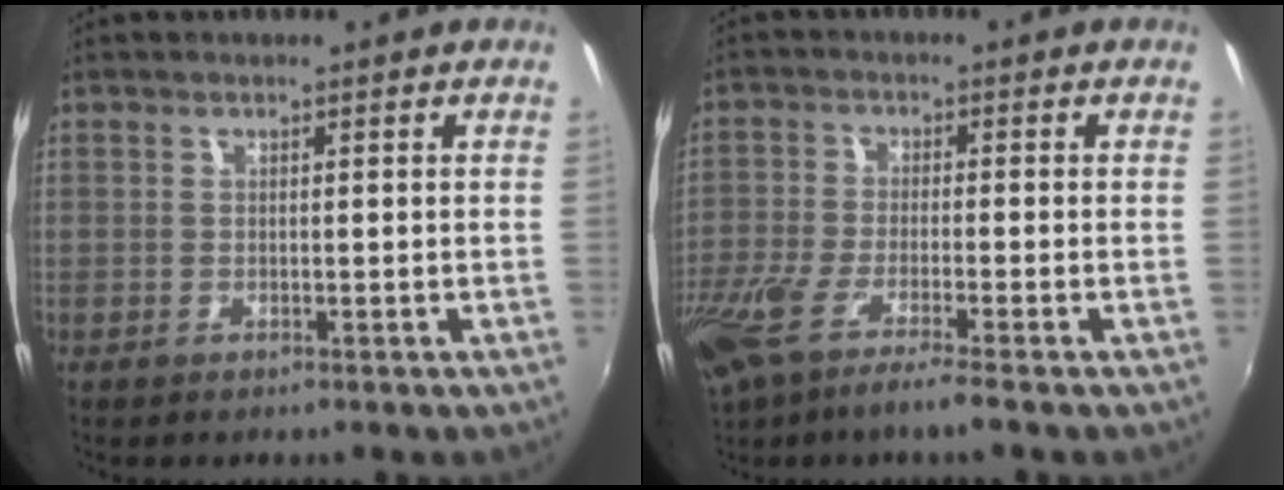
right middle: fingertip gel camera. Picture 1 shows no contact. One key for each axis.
{"total": 10.9, "fx": -7.5, "fy": 1.4, "fz": 7.8, "tx": -0.176, "ty": -0.046, "tz": -0.141}